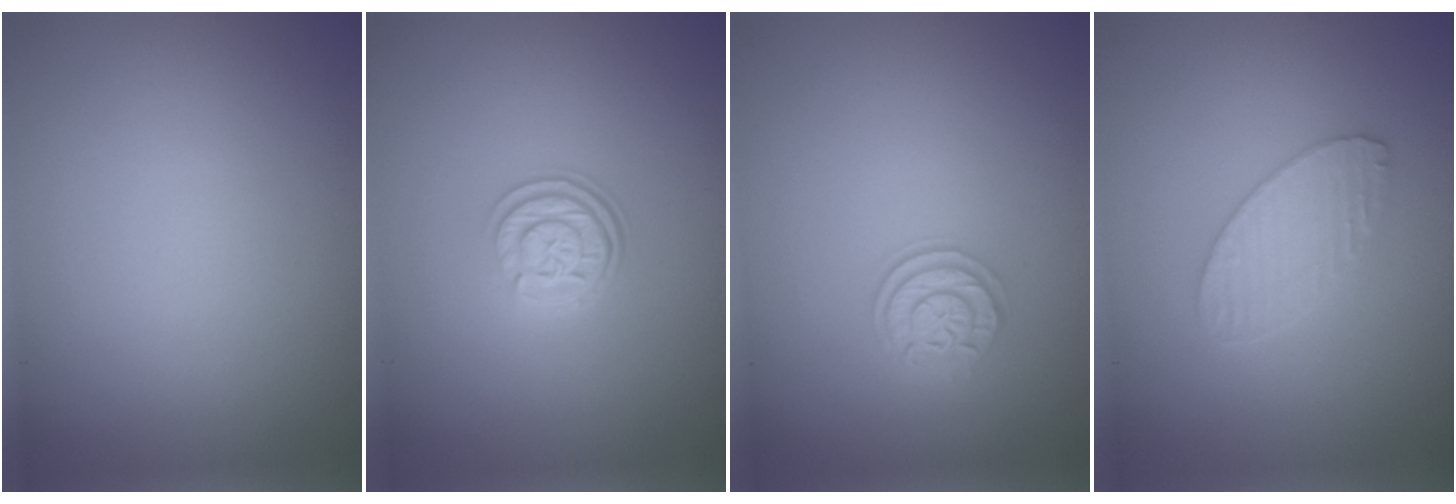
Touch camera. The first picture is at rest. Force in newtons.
{"total": 3.0, "press": 2.4, "slide": 1.7}
{"total": 2.1, "press": 2.1, "slide": 0.3}
{"total": 2.6, "press": 2.6, "slide": 0.2}